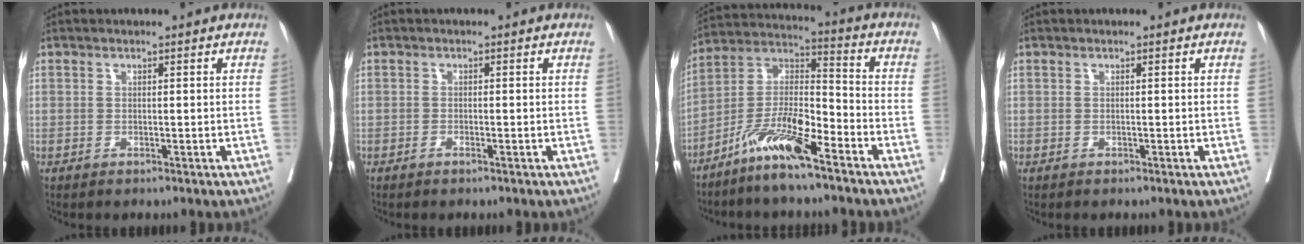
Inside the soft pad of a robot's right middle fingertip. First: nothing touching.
{"total": 0.8, "force": [-0.6, 0.0, 0.6], "torque": [-0.012, -0.001, -0.011]}
{"total": 11.5, "force": [-7.7, 1.5, 8.4], "torque": [-0.168, -0.003, -0.152]}
{"total": 0.0}